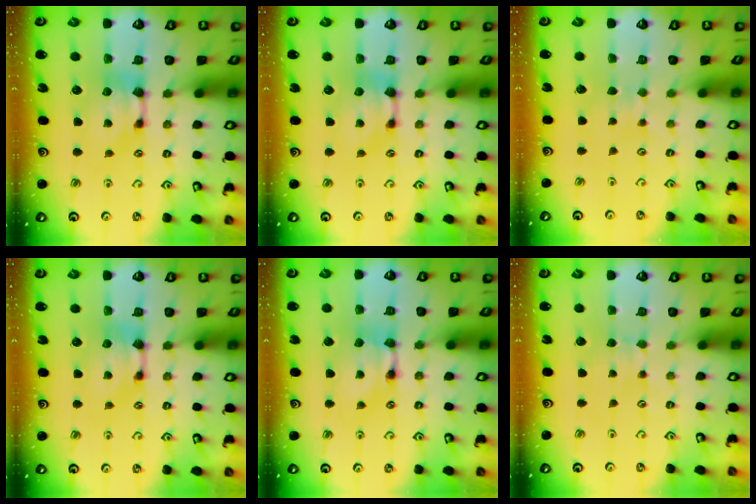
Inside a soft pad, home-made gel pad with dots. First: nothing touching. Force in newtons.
{"total": 0.0}
{"total": 3.4, "press": 3.4, "slide": 0.3}
{"total": 0.0}
{"total": 1.5, "press": 1.5, "slide": 0.2}
{"total": 2.1, "press": 2.1, "slide": 0.4}